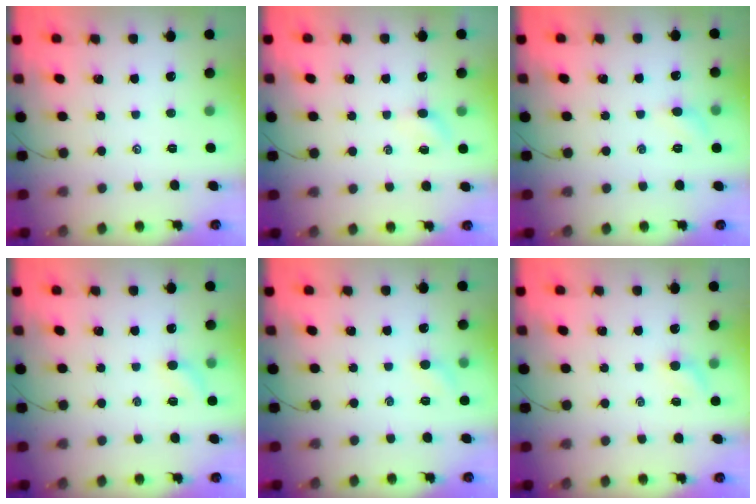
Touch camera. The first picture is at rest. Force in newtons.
{"total": 2.3, "press": 2.2, "slide": 0.7}
{"total": 5.1, "press": 4.8, "slide": 1.7}
{"total": 5.5, "press": 5.4, "slide": 1.2}
{"total": 5.9, "press": 5.6, "slide": 2.0}
{"total": 3.5, "press": 3.3, "slide": 1.0}